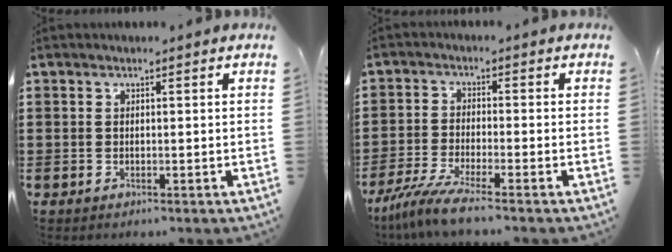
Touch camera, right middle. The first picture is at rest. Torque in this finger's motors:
{"motor_torque": [2.14, 0.00, 0.44, 0.11]}